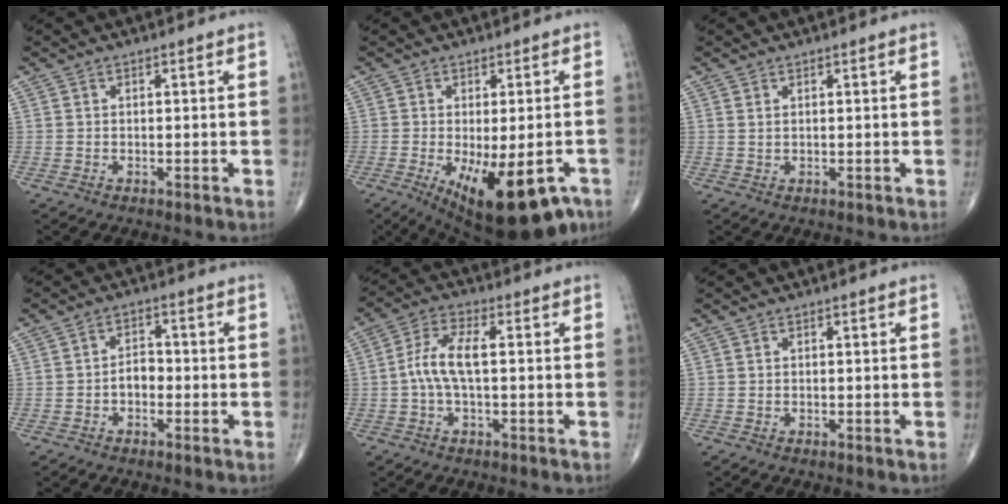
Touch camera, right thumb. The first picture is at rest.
{"total": 16.6, "force": [-7.7, 6.6, 13.1], "torque": [-0.156, -0.010, -0.097]}
{"total": 0.7, "force": [0.5, 0.2, 0.5], "torque": [-0.011, -0.001, 0.011]}
{"total": 3.2, "force": [-1.1, 2.2, 2.1], "torque": [-0.020, 0.017, -0.026]}
{"total": 7.1, "force": [-0.2, 2.7, 6.6], "torque": [-0.146, 0.019, -0.008]}
{"total": 0.0}